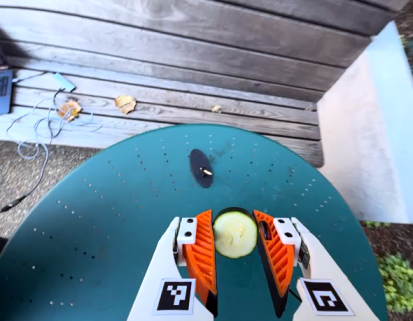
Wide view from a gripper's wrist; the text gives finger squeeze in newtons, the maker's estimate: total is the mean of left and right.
{"total": 11.8, "left": 11.6, "right": 11.9}